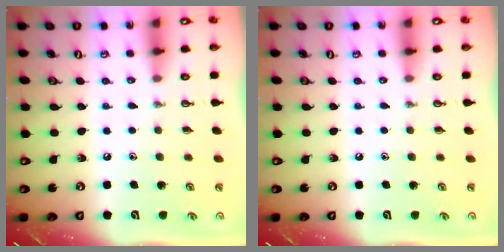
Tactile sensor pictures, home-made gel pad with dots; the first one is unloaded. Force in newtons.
{"total": 0.0}